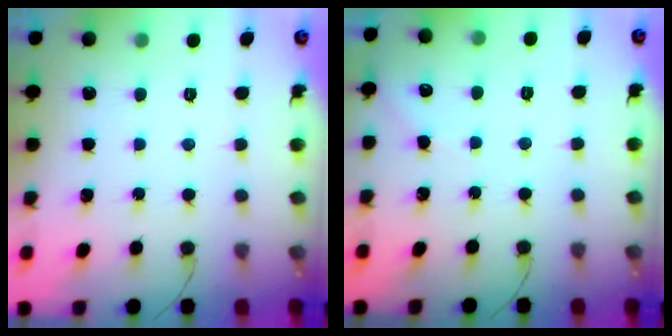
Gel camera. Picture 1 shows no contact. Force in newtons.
{"total": 3.0, "press": 3.0, "slide": 0.4}